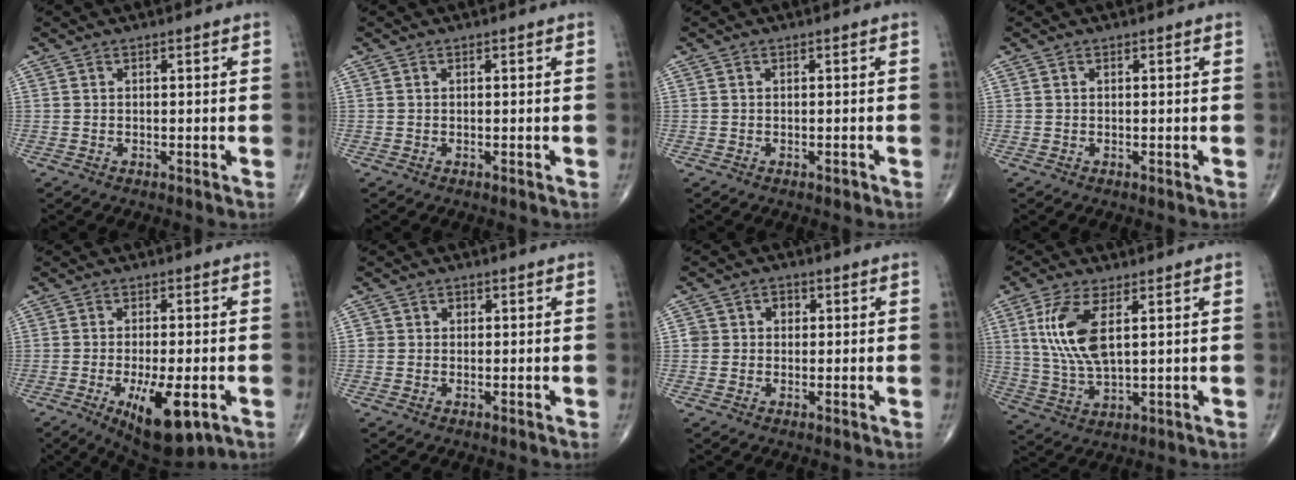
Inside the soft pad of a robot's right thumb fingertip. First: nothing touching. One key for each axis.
{"total": 0.0}
{"total": 0.5, "fx": -0.4, "fy": 0.2, "fz": 0.3, "tx": -0.003, "ty": -0.001, "tz": -0.006}
{"total": 0.0}
{"total": 12.1, "fx": -4.6, "fy": 4.4, "fz": 10.3, "tx": -0.158, "ty": -0.009, "tz": -0.061}
{"total": 1.6, "fx": 0.2, "fy": 1.5, "fz": 0.4, "tx": 0.006, "ty": 0.003, "tz": -0.001}
{"total": 3.4, "fx": 0.5, "fy": 3.1, "fz": 1.2, "tx": 0.007, "ty": 0.006, "tz": 0.003}
{"total": 11.0, "fx": 3.2, "fy": 4.4, "fz": 9.6, "tx": -0.213, "ty": -0.013, "tz": 0.071}